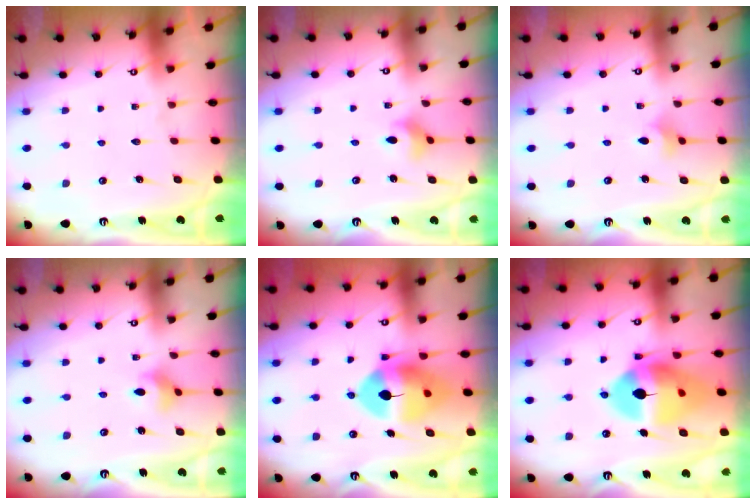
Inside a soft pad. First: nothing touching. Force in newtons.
{"total": 4.5, "press": 4.5, "slide": 0.6}
{"total": 3.7, "press": 3.6, "slide": 0.7}
{"total": 4.5, "press": 4.5, "slide": 0.6}
{"total": 13.1, "press": 12.9, "slide": 2.1}
{"total": 18.1, "press": 17.9, "slide": 2.2}